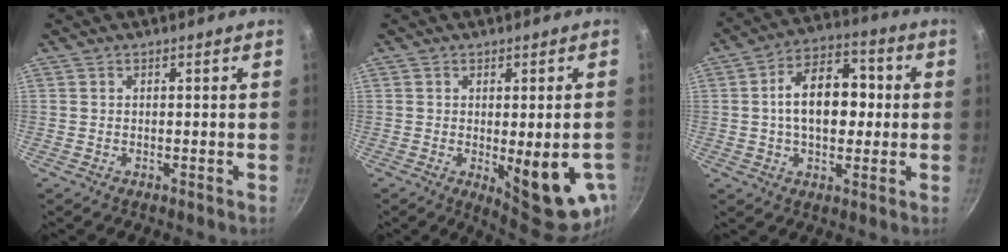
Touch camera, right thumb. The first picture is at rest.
{"total": 14.6, "force": [-3.4, 4.7, 13.4], "torque": [-0.142, -0.018, -0.033]}
{"total": 14.1, "force": [0.7, 9.0, 10.9], "torque": [-0.135, 0.029, -0.003]}